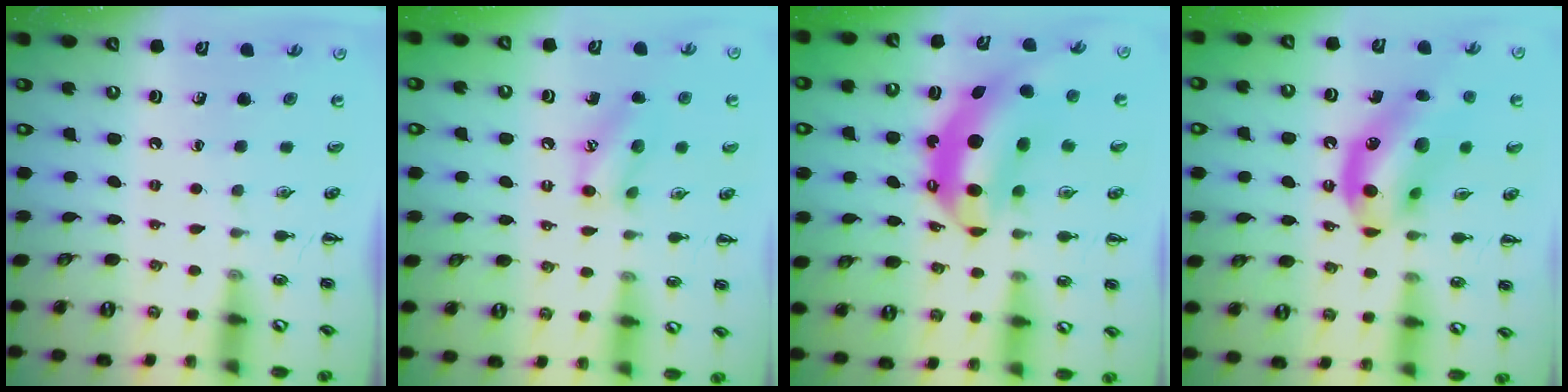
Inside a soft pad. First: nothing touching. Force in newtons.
{"total": 10.8, "press": 10.7, "slide": 1.6}
{"total": 11.3, "press": 11.0, "slide": 2.6}
{"total": 15.5, "press": 15.1, "slide": 3.4}